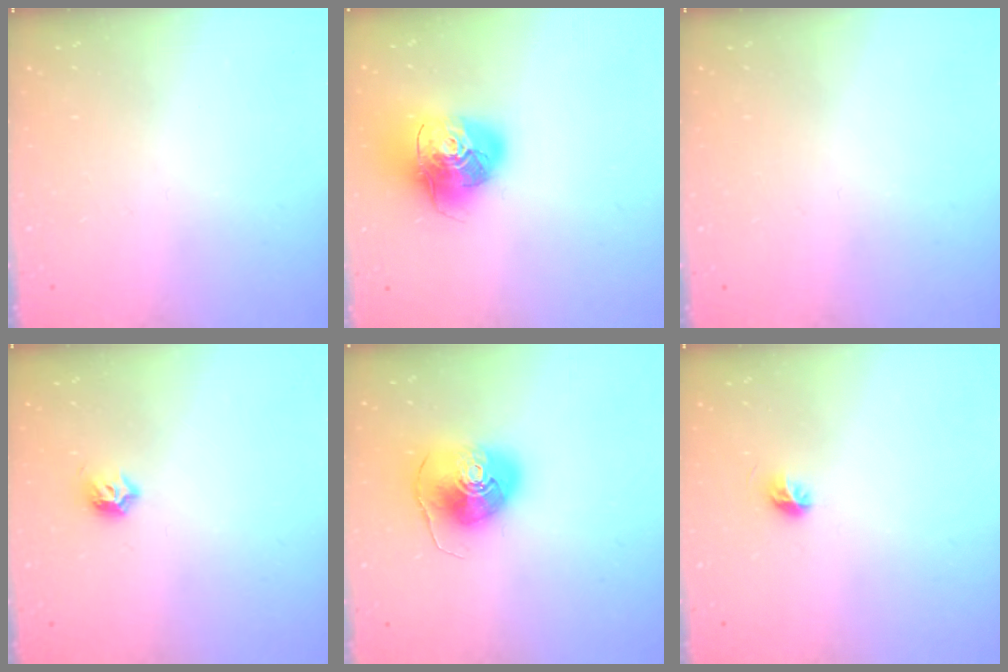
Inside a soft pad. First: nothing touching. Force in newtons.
{"total": 15.9, "press": 15.8, "slide": 2.3}
{"total": 0.0}
{"total": 4.3, "press": 4.2, "slide": 1.2}
{"total": 10.3, "press": 10.2, "slide": 1.5}
{"total": 5.3, "press": 5.2, "slide": 1.0}